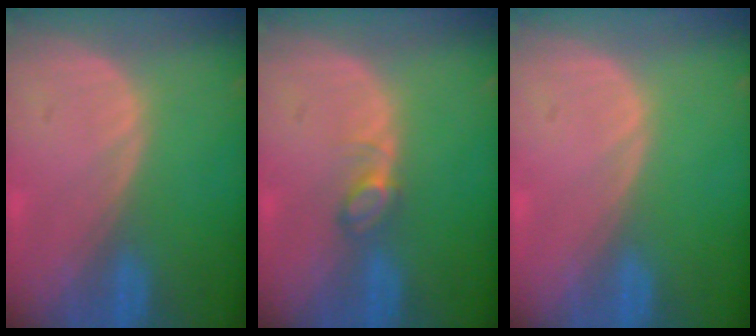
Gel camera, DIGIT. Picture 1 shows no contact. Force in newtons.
{"total": 2.5, "press": 2.4, "slide": 0.3}
{"total": 0.0}